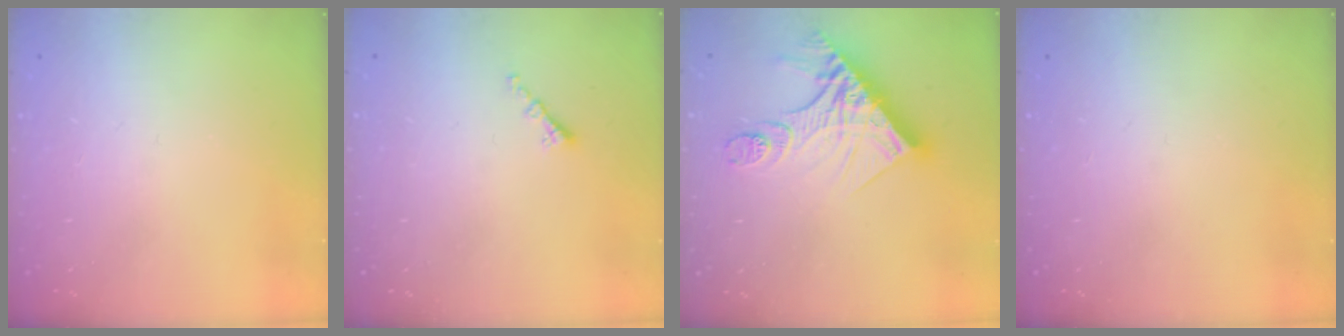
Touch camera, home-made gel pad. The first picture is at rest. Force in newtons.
{"total": 0.8, "press": 0.8, "slide": 0.2}
{"total": 16.2, "press": 16.2, "slide": 1.7}
{"total": 0.0}